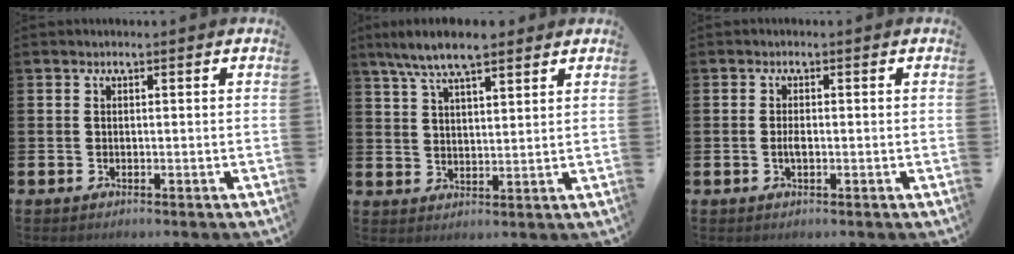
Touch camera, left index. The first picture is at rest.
{"total": 7.5, "force": [6.5, 1.5, 3.4], "torque": [-0.090, -0.010, 0.120]}
{"total": 1.5, "force": [-0.3, 0.5, 1.3], "torque": [-0.024, 0.001, -0.007]}